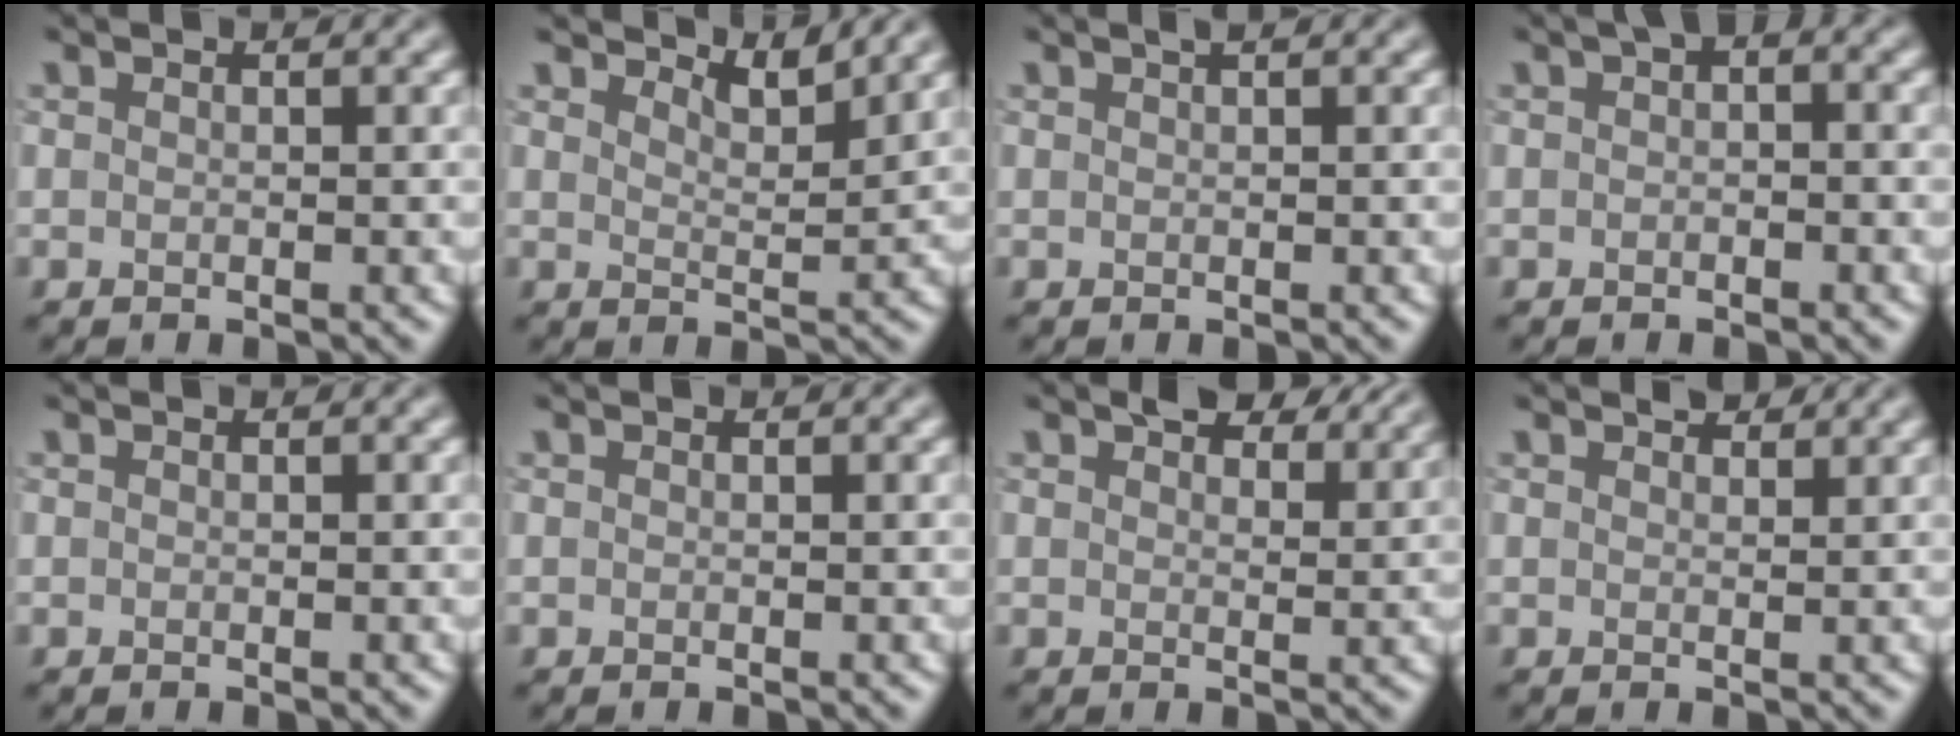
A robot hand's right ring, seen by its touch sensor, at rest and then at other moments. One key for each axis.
{"total": 2.5, "fx": 2.4, "fy": 0.3, "fz": 0.8, "tx": -0.016, "ty": -0.006, "tz": 0.034}
{"total": 0.7, "fx": 0.5, "fy": 0.2, "fz": 0.5, "tx": -0.005, "ty": 0.003, "tz": 0.007}
{"total": 1.4, "fx": 0.2, "fy": 0.8, "fz": 1.2, "tx": -0.015, "ty": 0.006, "tz": 0.001}
{"total": 0.0}
{"total": 0.0}
{"total": 4.5, "fx": 3.5, "fy": 1.9, "fz": 2.2, "tx": -0.033, "ty": 0.003, "tz": 0.048}
{"total": 1.5, "fx": 1.3, "fy": 0.5, "fz": 0.5, "tx": -0.009, "ty": -0.001, "tz": 0.023}